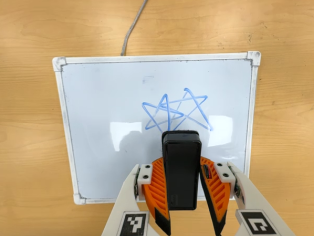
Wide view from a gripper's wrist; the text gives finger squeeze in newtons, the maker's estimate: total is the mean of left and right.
{"total": 7.9, "left": 6.0, "right": 9.8}